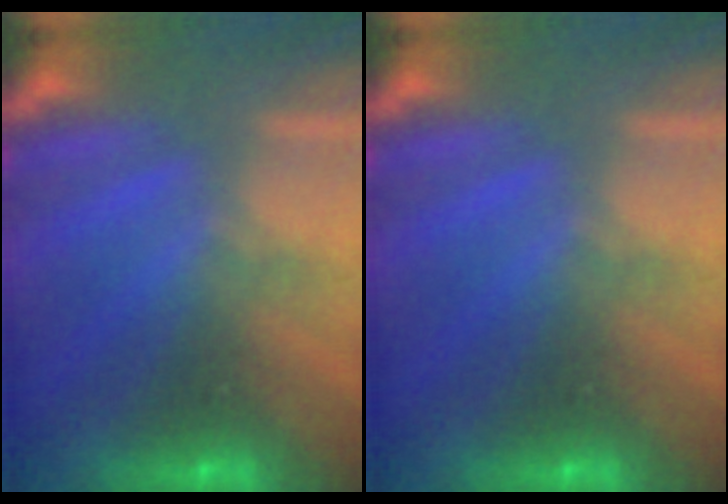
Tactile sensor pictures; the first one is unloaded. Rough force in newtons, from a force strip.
{"total": 0.0}